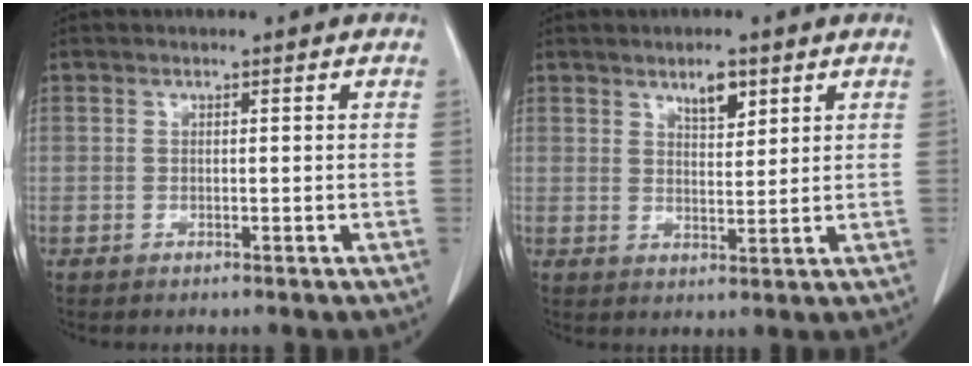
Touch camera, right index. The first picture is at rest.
{"total": 3.8, "force": [2.4, 1.4, 2.6], "torque": [-0.042, -0.003, 0.041]}